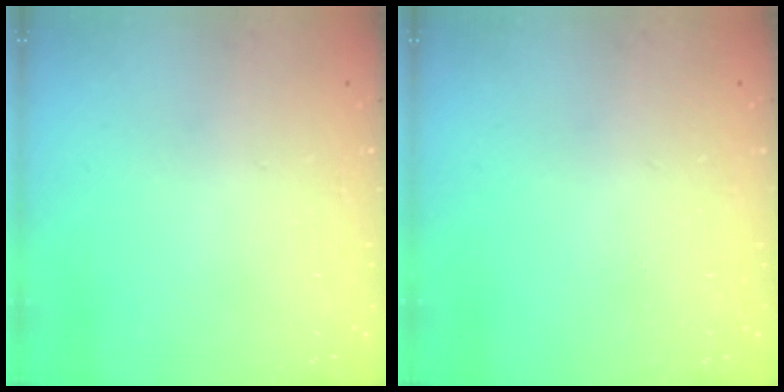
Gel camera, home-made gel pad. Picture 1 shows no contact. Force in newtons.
{"total": 0.0}